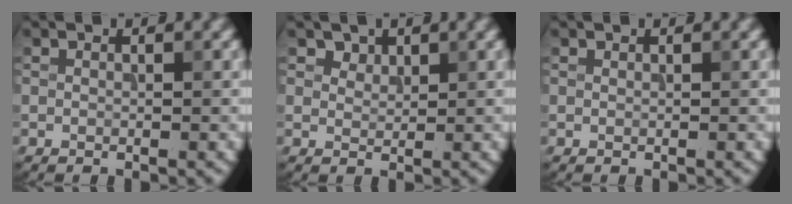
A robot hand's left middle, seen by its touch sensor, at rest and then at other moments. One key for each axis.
{"total": 1.7, "fx": 1.3, "fy": 1.0, "fz": 0.3, "tx": -0.014, "ty": -0.014, "tz": 0.029}
{"total": 0.0}